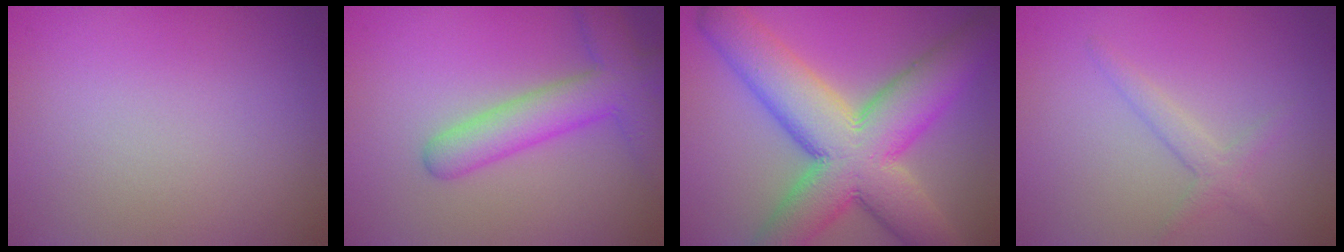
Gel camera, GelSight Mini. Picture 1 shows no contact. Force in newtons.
{"total": 5.3, "press": 5.2, "slide": 0.2}
{"total": 12.7, "press": 12.7, "slide": 0.5}
{"total": 1.8, "press": 1.8, "slide": 0.1}